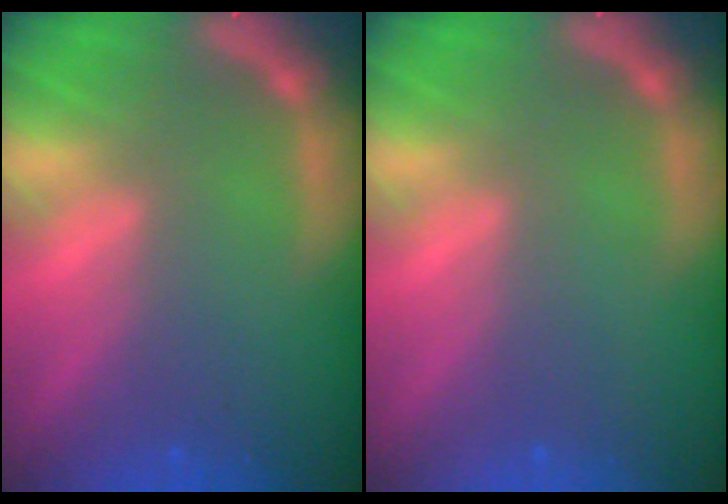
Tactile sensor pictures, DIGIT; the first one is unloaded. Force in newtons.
{"total": 0.0}